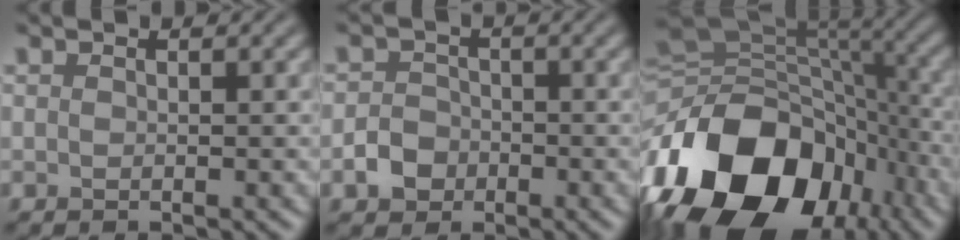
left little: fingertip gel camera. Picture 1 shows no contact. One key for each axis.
{"total": 2.5, "fx": -1.1, "fy": 2.0, "fz": 1.0, "tx": -0.011, "ty": 0.002, "tz": -0.024}
{"total": 17.5, "fx": -8.1, "fy": 11.7, "fz": 10.2, "tx": -0.203, "ty": -0.021, "tz": -0.134}